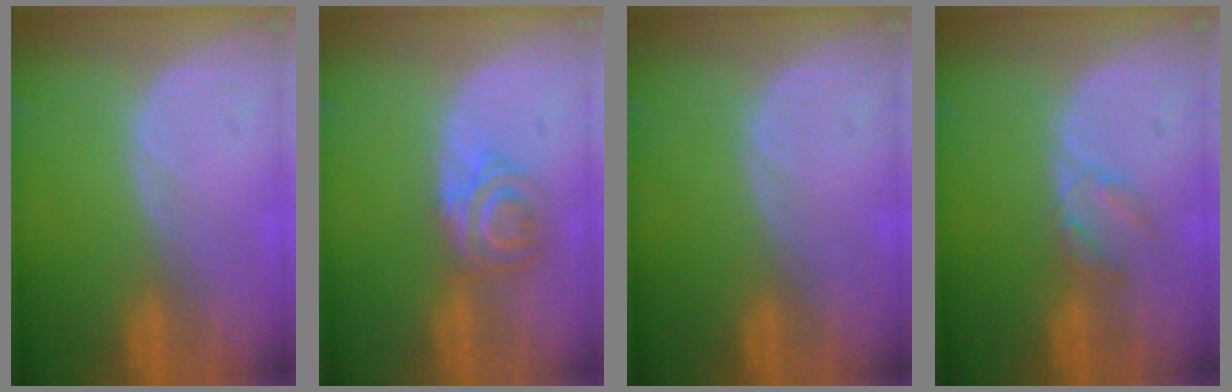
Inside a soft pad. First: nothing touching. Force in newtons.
{"total": 5.9, "press": 4.9, "slide": 3.3}
{"total": 0.0}
{"total": 2.5, "press": 2.5, "slide": 0.3}